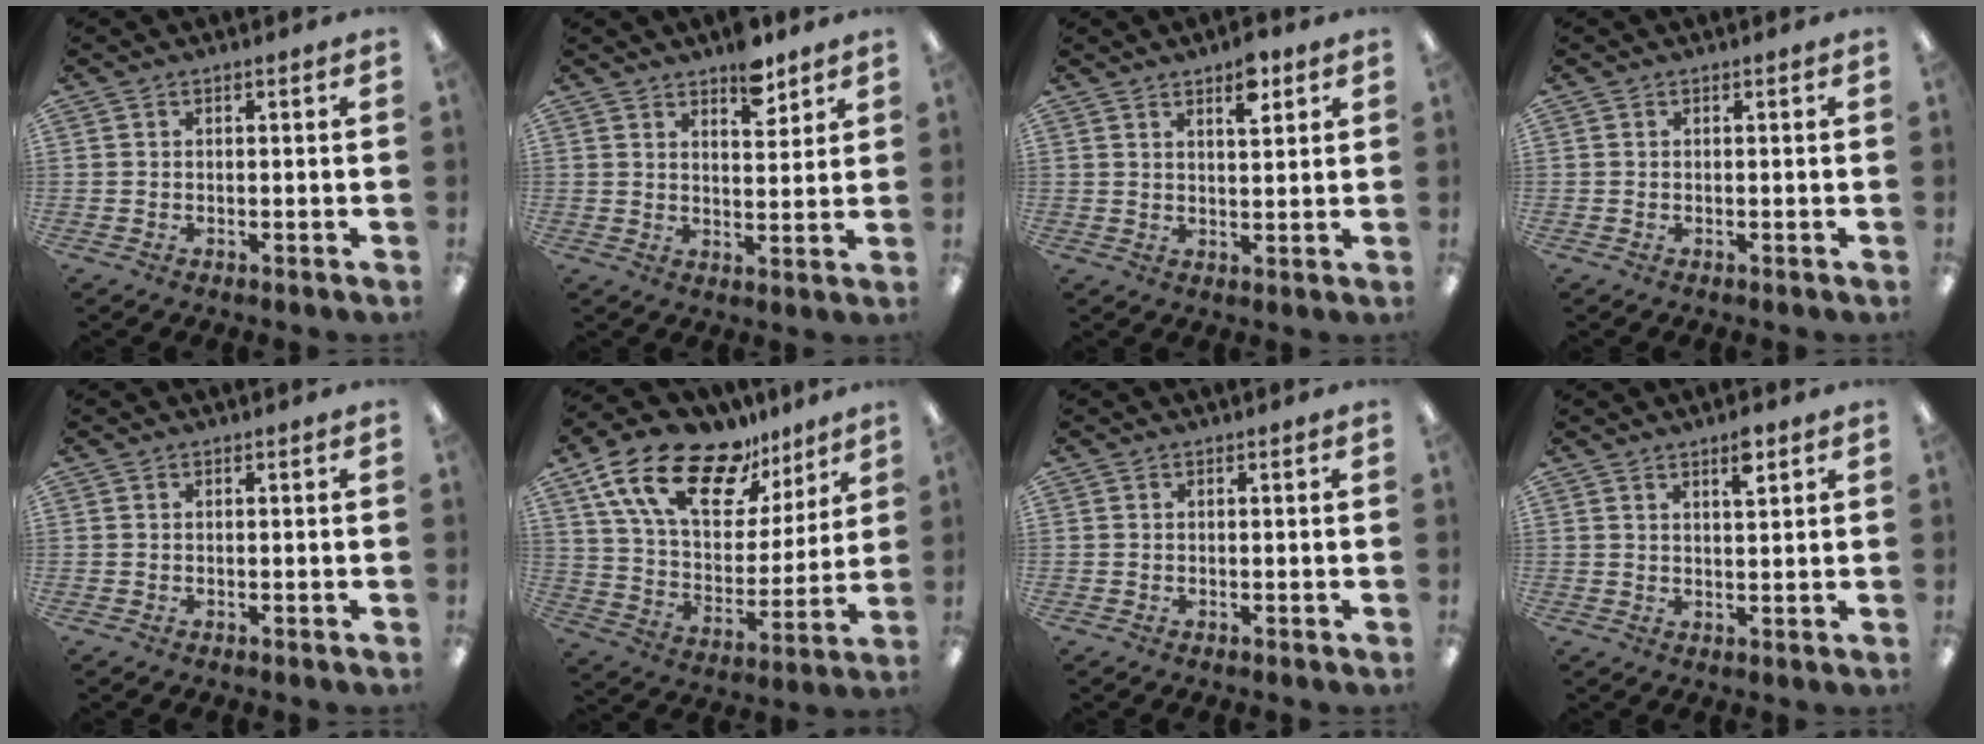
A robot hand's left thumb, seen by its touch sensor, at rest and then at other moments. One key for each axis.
{"total": 7.3, "fx": 5.6, "fy": 3.1, "fz": 3.7, "tx": -0.036, "ty": -0.034, "tz": 0.094}
{"total": 5.7, "fx": 3.8, "fy": 2.1, "fz": 3.7, "tx": -0.041, "ty": -0.018, "tz": 0.059}
{"total": 0.0}
{"total": 0.0}
{"total": 20.9, "fx": 13.9, "fy": 10.1, "fz": 12.0, "tx": -0.222, "ty": -0.074, "tz": 0.249}
{"total": 0.0}
{"total": 4.3, "fx": 3.0, "fy": 1.1, "fz": 2.9, "tx": -0.042, "ty": -0.009, "tz": 0.046}